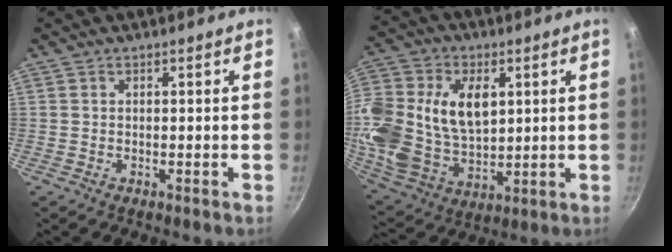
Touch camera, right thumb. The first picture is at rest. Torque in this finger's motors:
{"motor_torque": [1.41, 2.01, 1.08, 0.33, 0.22]}